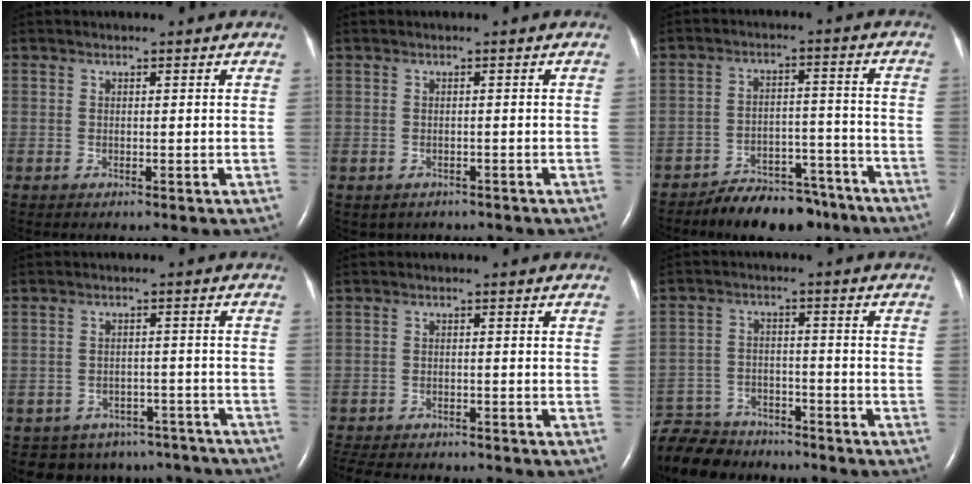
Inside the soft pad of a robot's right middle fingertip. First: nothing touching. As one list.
[{"total": 3.1, "force": [-2.4, 1.8, 0.6], "torque": [-0.009, 0.005, -0.026]}, {"total": 11.2, "force": [-9.6, 4.3, 3.7], "torque": [-0.035, 0.025, -0.145]}, {"total": 13.3, "force": [-11.8, 5.9, 1.4], "torque": [-0.016, 0.025, -0.126]}, {"total": 12.0, "force": [-10.6, 3.4, 4.7], "torque": [-0.093, -0.013, -0.141]}, {"total": 13.9, "force": [-12.4, 4.9, 4.0], "torque": [-0.082, 0.006, -0.191]}]